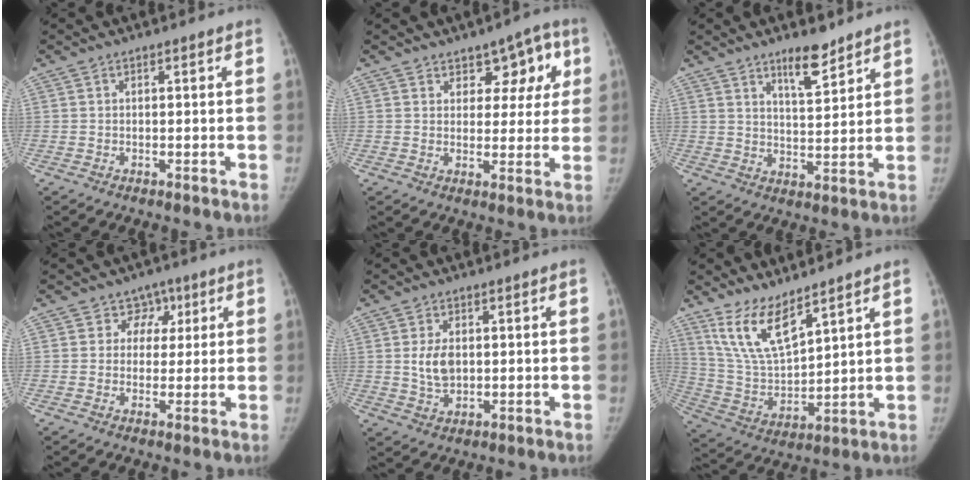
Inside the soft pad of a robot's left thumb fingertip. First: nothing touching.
{"total": 7.5, "force": [3.5, 4.8, 4.6], "torque": [-0.007, -0.011, 0.041]}
{"total": 7.0, "force": [5.3, 2.0, 4.2], "torque": [-0.052, -0.043, 0.087]}
{"total": 4.8, "force": [1.9, 4.4, 0.7], "torque": [0.026, 0.001, 0.021]}
{"total": 5.3, "force": [0.7, 3.5, 4.0], "torque": [-0.065, -0.007, 0.019]}
{"total": 11.8, "force": [8.3, 3.8, 7.4], "torque": [-0.129, -0.052, 0.184]}